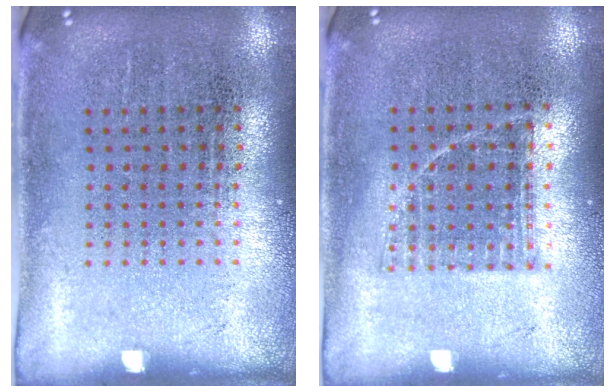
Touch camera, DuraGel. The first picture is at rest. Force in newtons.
{"total": 0.8, "press": 0.7, "slide": 0.5}